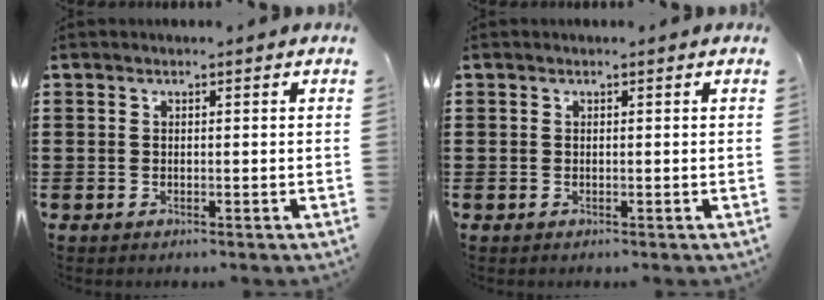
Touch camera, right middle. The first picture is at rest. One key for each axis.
{"total": 0.0}